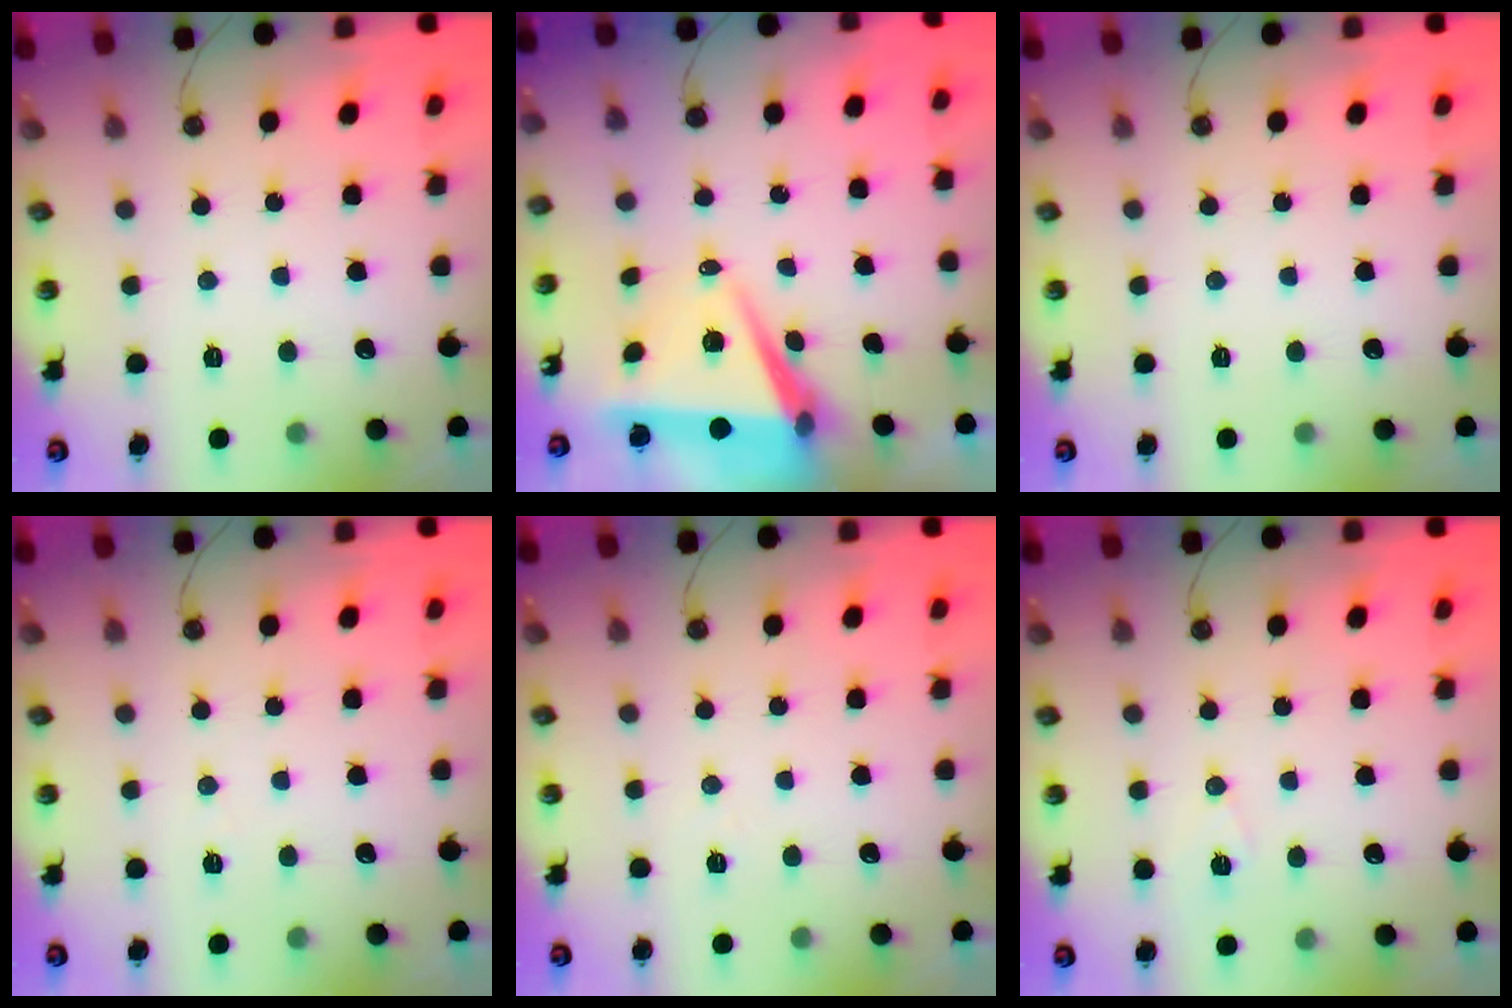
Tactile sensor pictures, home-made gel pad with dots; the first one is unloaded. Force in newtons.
{"total": 7.6, "press": 6.2, "slide": 4.4}
{"total": 0.0}
{"total": 5.1, "press": 2.6, "slide": 4.4}
{"total": 5.6, "press": 3.3, "slide": 4.5}
{"total": 6.2, "press": 5.1, "slide": 3.5}